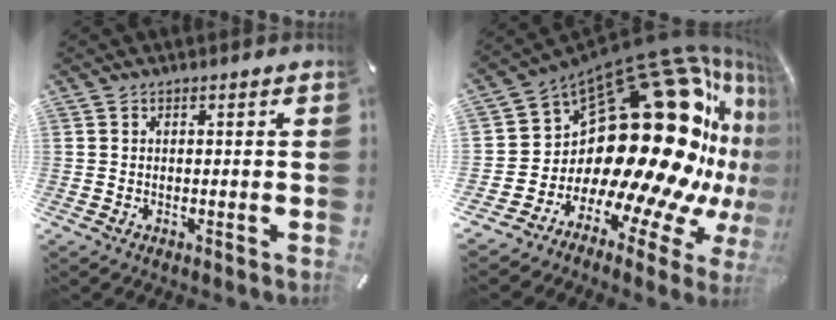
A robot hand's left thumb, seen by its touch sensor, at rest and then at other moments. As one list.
[{"total": 39.0, "force": [8.9, 20.5, 32.0], "torque": [-0.470, -0.171, 0.217]}]